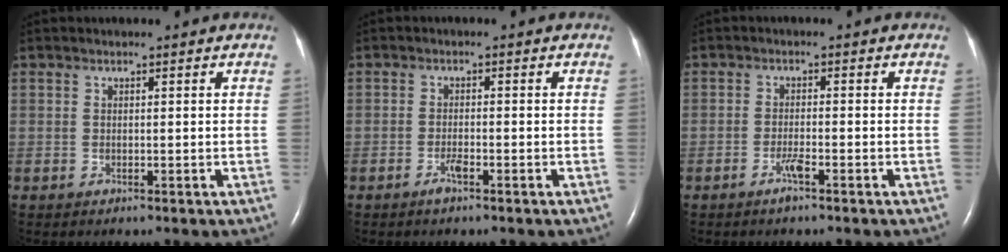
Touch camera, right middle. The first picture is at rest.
{"total": 1.8, "force": [-1.2, 0.2, 1.3], "torque": [-0.030, -0.002, -0.023]}
{"total": 2.1, "force": [-1.4, 0.0, 1.5], "torque": [-0.035, -0.001, -0.028]}